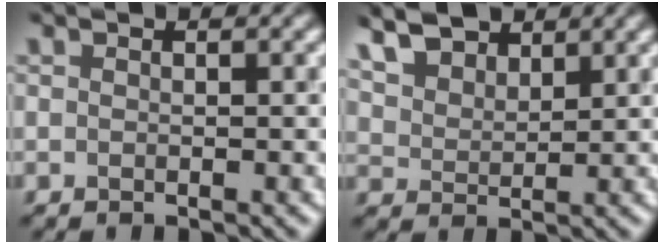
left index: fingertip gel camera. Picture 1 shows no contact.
{"total": 5.6, "force": [4.5, 2.6, 2.2], "torque": [-0.057, 0.014, 0.080]}